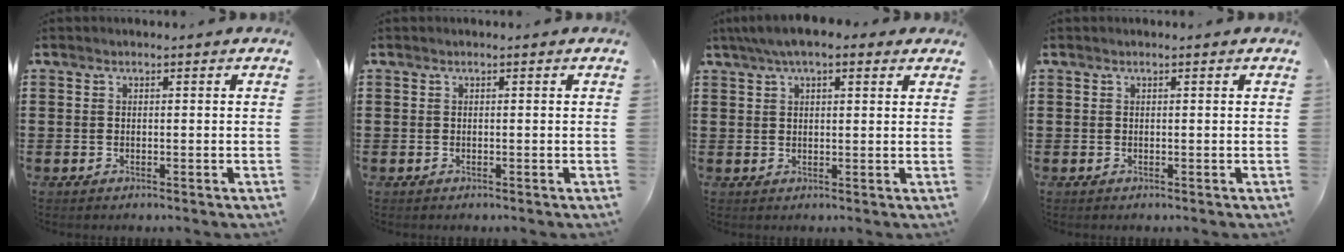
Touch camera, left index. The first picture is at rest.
{"total": 0.0}
{"total": 4.8, "force": [3.2, 1.5, 3.3], "torque": [-0.070, 0.007, 0.057]}
{"total": 0.0}